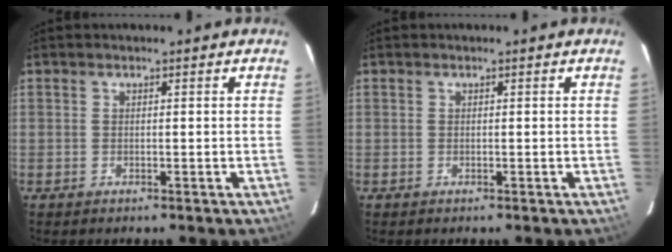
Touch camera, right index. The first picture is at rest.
{"total": 0.0}